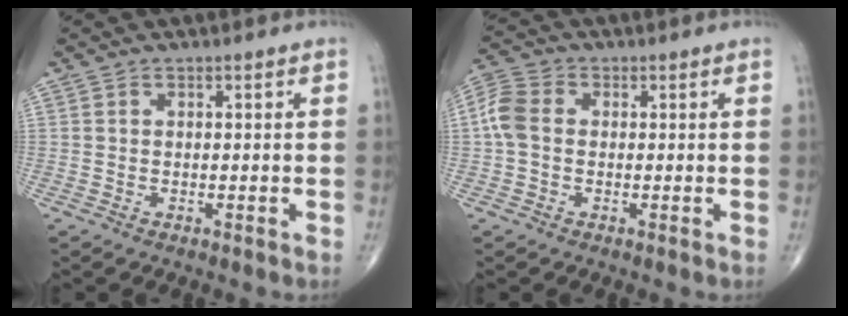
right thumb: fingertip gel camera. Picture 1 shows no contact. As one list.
[{"total": 6.0, "force": [-0.2, 4.3, 4.1], "torque": [-0.091, 0.015, -0.015]}]